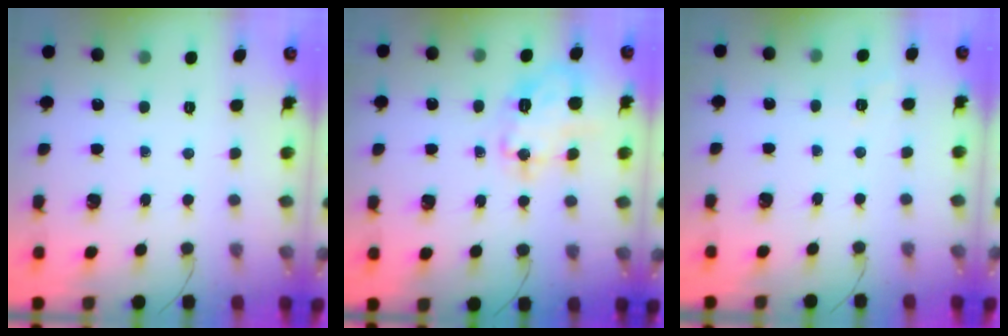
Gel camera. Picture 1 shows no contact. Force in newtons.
{"total": 13.1, "press": 13.0, "slide": 0.9}
{"total": 3.3, "press": 3.0, "slide": 1.5}